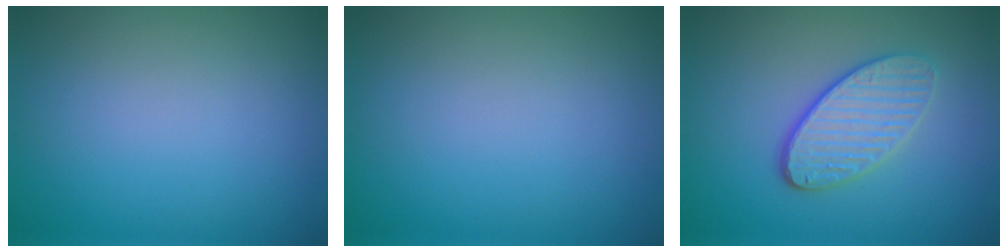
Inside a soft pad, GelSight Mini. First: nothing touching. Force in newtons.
{"total": 0.0}
{"total": 3.8, "press": 3.2, "slide": 2.1}